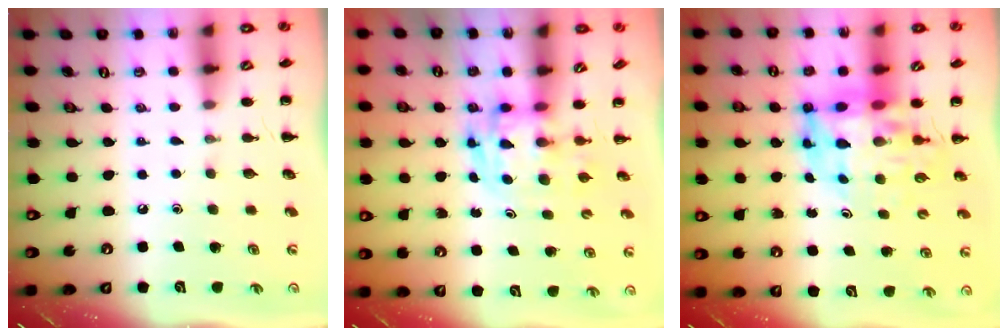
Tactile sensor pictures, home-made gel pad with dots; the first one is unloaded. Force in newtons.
{"total": 3.5, "press": 3.4, "slide": 0.6}
{"total": 11.3, "press": 10.7, "slide": 3.6}